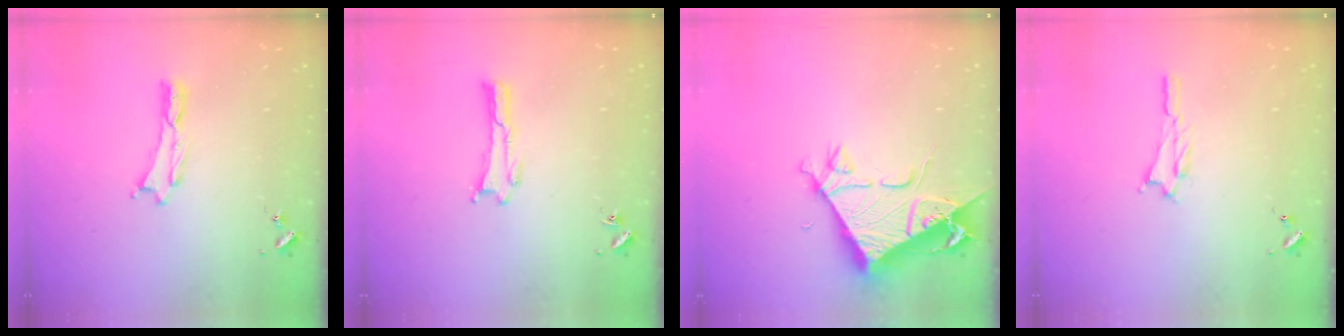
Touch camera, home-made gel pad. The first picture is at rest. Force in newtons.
{"total": 0.0}
{"total": 6.6, "press": 6.6, "slide": 0.7}
{"total": 1.1, "press": 1.1, "slide": 0.2}